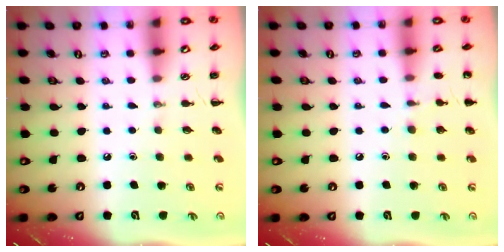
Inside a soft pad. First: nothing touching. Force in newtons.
{"total": 6.0, "press": 5.8, "slide": 1.7}